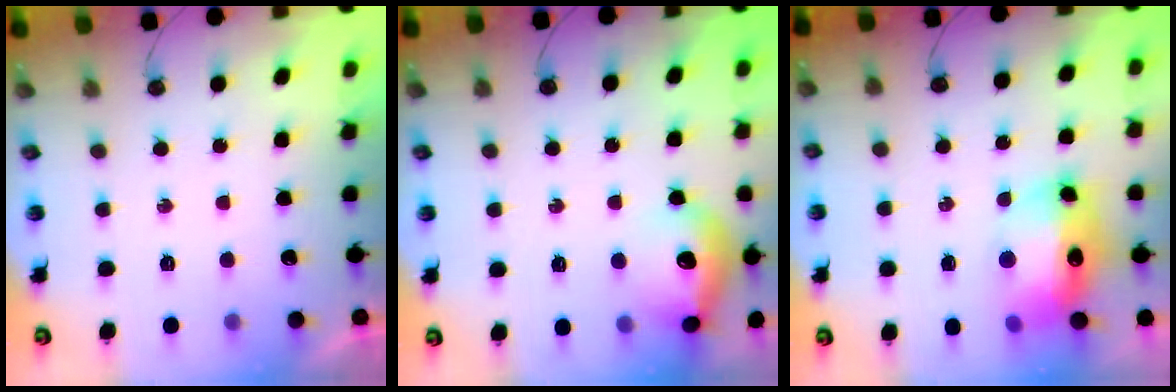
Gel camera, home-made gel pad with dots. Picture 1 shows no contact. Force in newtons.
{"total": 14.3, "press": 14.2, "slide": 1.1}
{"total": 14.1, "press": 14.0, "slide": 1.5}